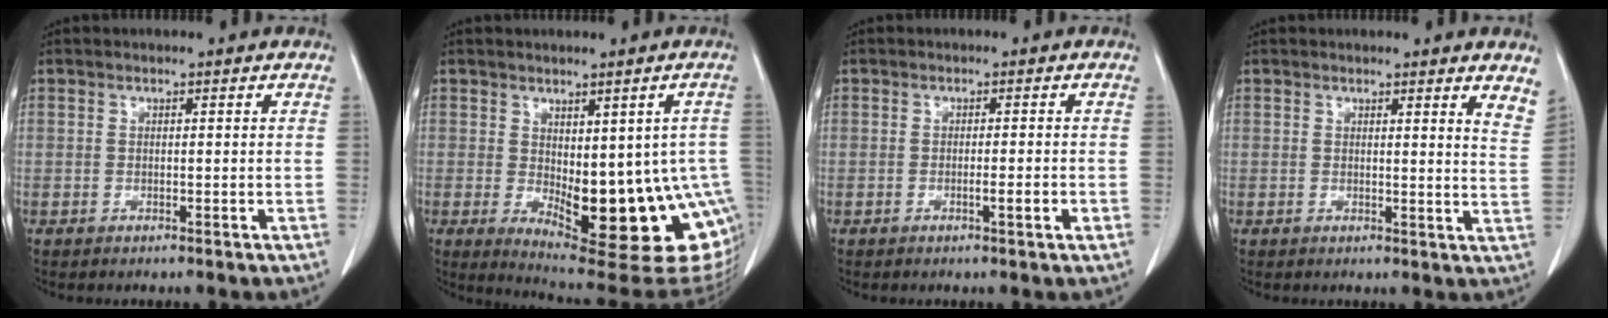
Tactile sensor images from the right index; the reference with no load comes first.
{"total": 19.1, "force": [-4.9, 6.6, 17.2], "torque": [-0.153, -0.006, -0.043]}
{"total": 2.1, "force": [-0.7, -0.1, 2.0], "torque": [-0.032, -0.003, -0.012]}
{"total": 5.2, "force": [4.7, 0.3, 2.2], "torque": [-0.025, -0.028, 0.027]}